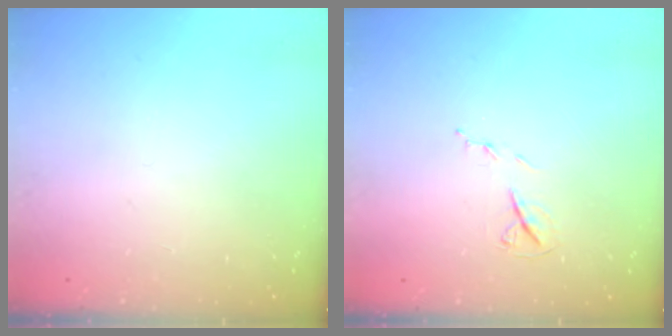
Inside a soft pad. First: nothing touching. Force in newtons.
{"total": 6.2, "press": 6.2, "slide": 0.7}